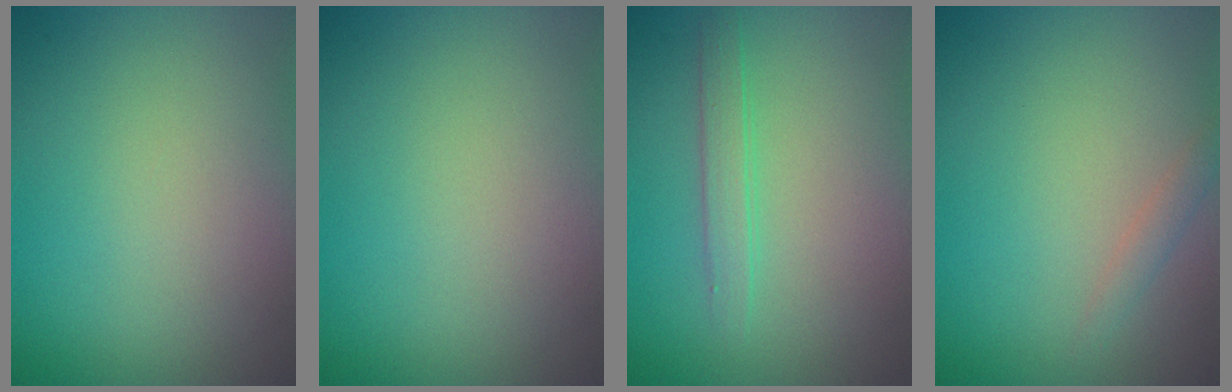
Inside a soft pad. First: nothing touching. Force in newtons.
{"total": 0.0}
{"total": 1.7, "press": 1.7, "slide": 0.1}
{"total": 1.0, "press": 1.0, "slide": 0.1}